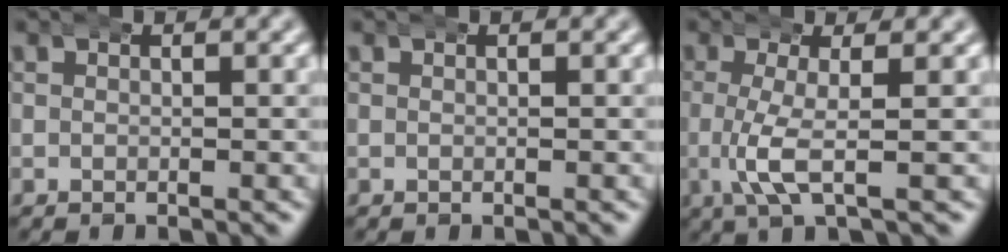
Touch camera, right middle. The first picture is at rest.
{"total": 0.0}
{"total": 3.4, "force": [0.0, 0.4, 3.4], "torque": [-0.085, -0.019, 0.008]}